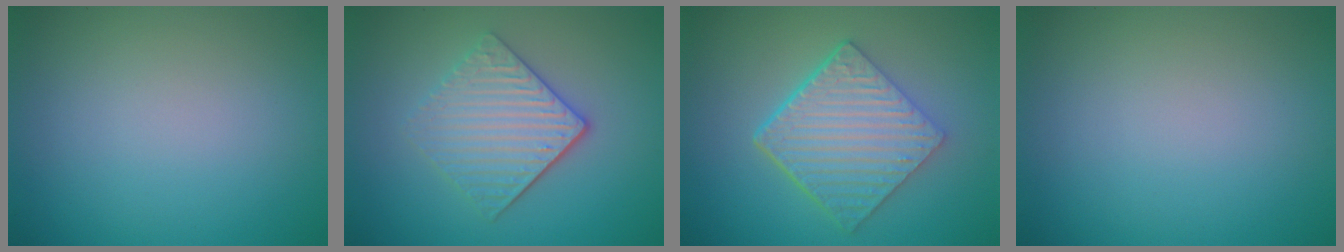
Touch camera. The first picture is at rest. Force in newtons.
{"total": 4.1, "press": 3.4, "slide": 2.3}
{"total": 6.6, "press": 4.6, "slide": 4.7}
{"total": 0.0}